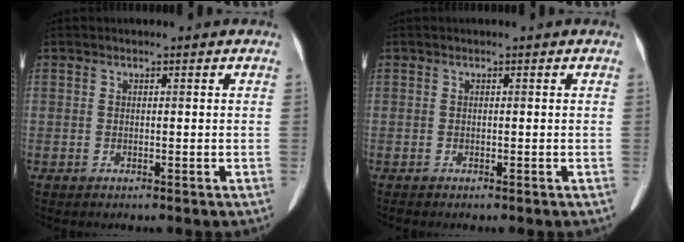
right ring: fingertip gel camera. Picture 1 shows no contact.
{"total": 0.0}